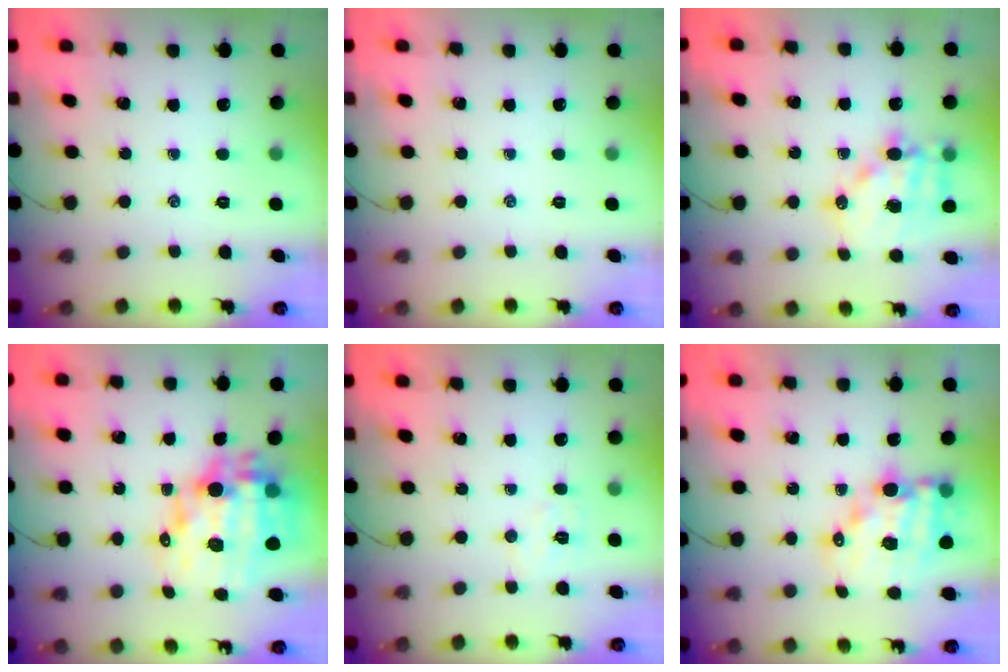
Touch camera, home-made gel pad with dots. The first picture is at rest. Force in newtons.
{"total": 0.0}
{"total": 13.8, "press": 13.4, "slide": 3.0}
{"total": 17.7, "press": 17.2, "slide": 4.3}
{"total": 5.5, "press": 5.5, "slide": 0.8}
{"total": 13.5, "press": 13.1, "slide": 3.3}